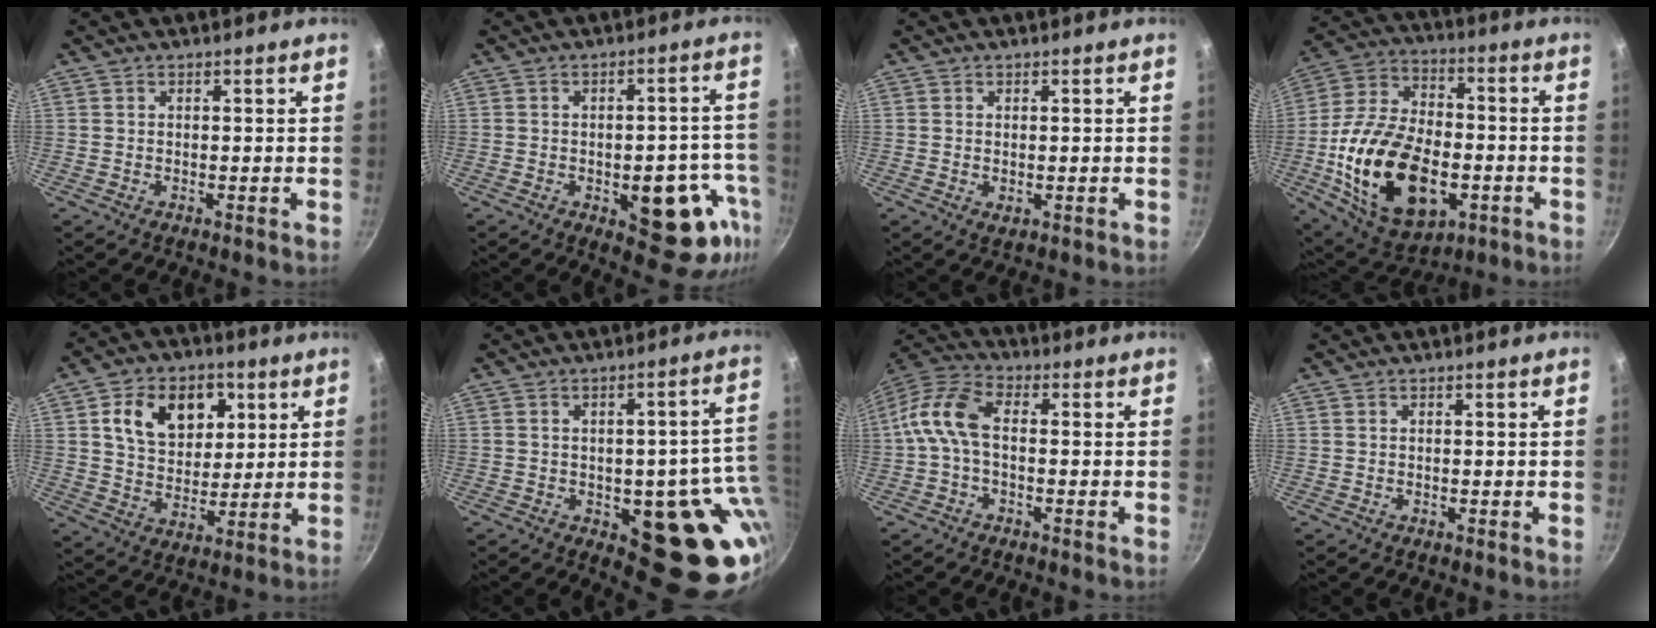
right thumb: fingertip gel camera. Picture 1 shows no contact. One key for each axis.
{"total": 14.7, "fx": -5.0, "fy": 7.0, "fz": 11.9, "tx": -0.083, "ty": 0.020, "tz": -0.061}
{"total": 1.5, "fx": -0.1, "fy": 0.9, "fz": 1.2, "tx": -0.018, "ty": -0.003, "tz": 0.001}
{"total": 25.8, "fx": -6.0, "fy": 15.8, "fz": 19.6, "tx": -0.344, "ty": 0.028, "tz": -0.092}
{"total": 12.9, "fx": 4.8, "fy": 8.8, "fz": 8.1, "tx": -0.109, "ty": -0.016, "tz": 0.081}
{"total": 19.0, "fx": -2.6, "fy": 9.5, "fz": 16.2, "tx": -0.120, "ty": -0.006, "tz": -0.027}
{"total": 8.9, "fx": -0.8, "fy": 4.9, "fz": 7.4, "tx": -0.157, "ty": 0.034, "tz": -0.032}
{"total": 0.0}